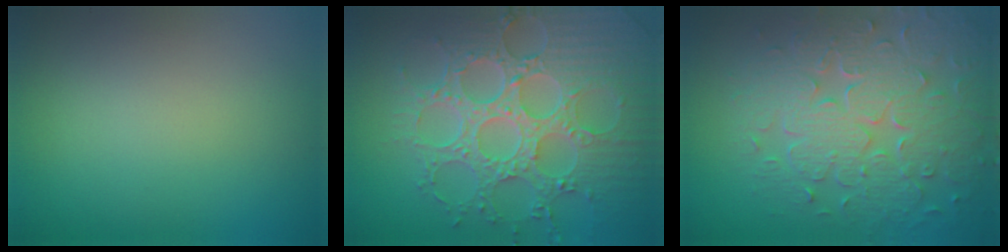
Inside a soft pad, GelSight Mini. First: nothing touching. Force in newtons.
{"total": 8.9, "press": 6.6, "slide": 6.0}
{"total": 8.2, "press": 5.9, "slide": 5.6}